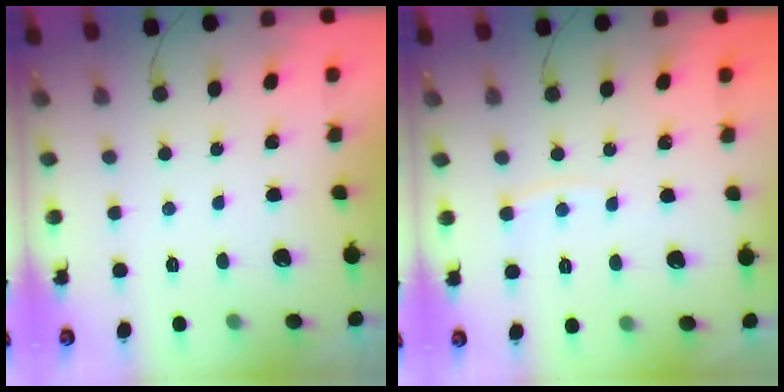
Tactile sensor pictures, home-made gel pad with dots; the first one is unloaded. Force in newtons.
{"total": 3.7, "press": 3.6, "slide": 0.5}